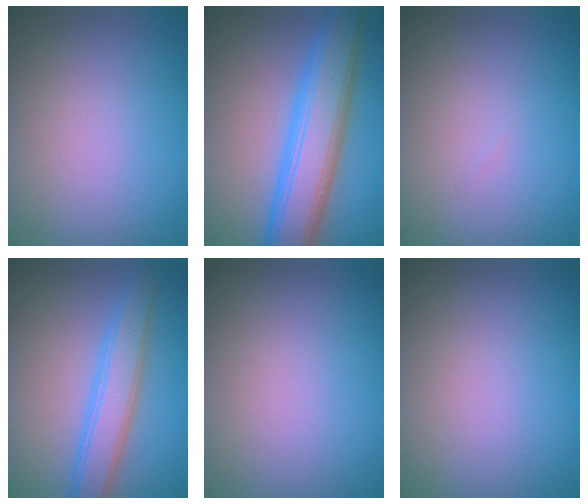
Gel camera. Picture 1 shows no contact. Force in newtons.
{"total": 7.7, "press": 7.7, "slide": 0.2}
{"total": 0.0}
{"total": 4.2, "press": 4.2, "slide": 0.1}
{"total": 0.0}
{"total": 0.0}